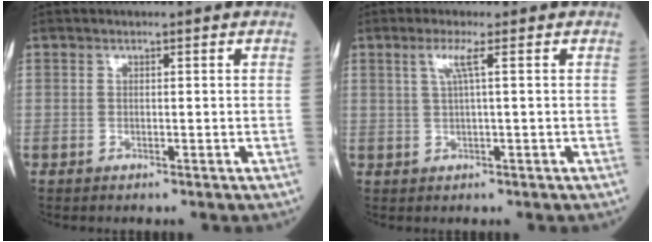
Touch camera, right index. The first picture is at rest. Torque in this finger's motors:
{"motor_torque": [0.37, 0.24, 0.31, 0.08]}